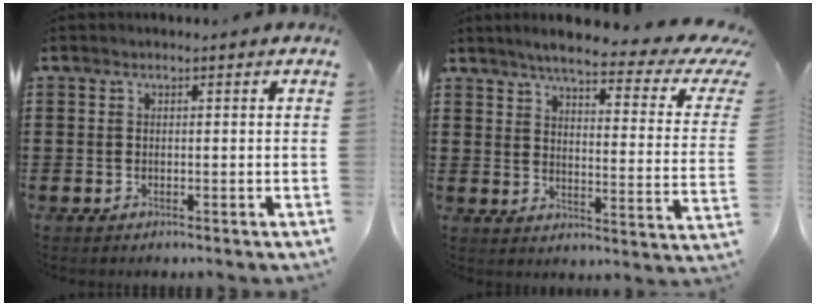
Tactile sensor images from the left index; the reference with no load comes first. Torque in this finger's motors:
{"motor_torque": [2.14, 0.00, 0.03, -0.03]}